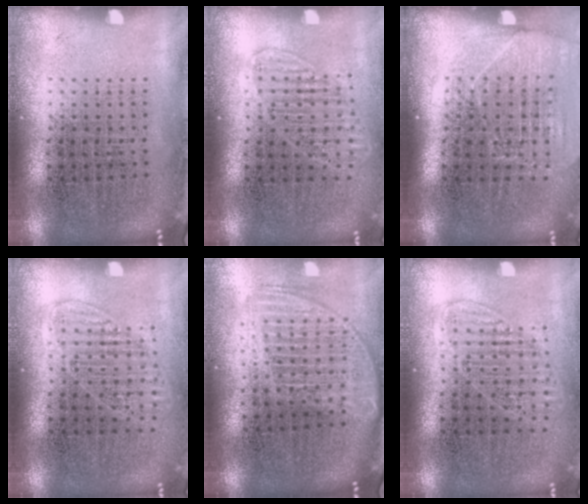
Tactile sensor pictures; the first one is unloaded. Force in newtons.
{"total": 1.4, "press": 1.3, "slide": 0.6}
{"total": 1.7, "press": 1.5, "slide": 0.8}
{"total": 1.3, "press": 1.2, "slide": 0.6}
{"total": 1.8, "press": 1.5, "slide": 1.0}
{"total": 1.3, "press": 1.2, "slide": 0.6}